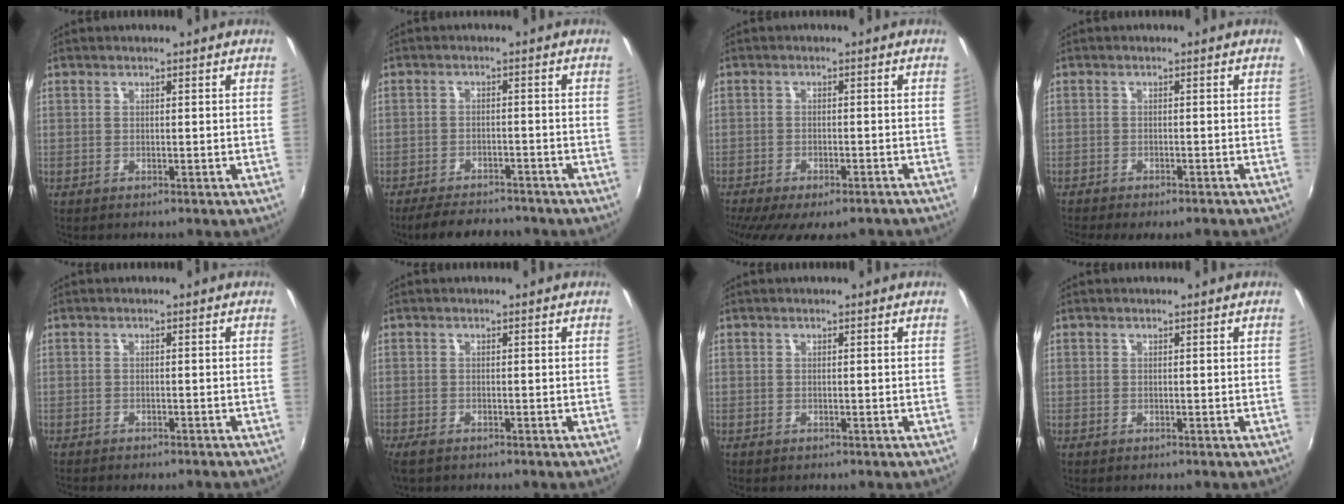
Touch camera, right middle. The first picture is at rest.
{"total": 9.1, "force": [-7.9, 2.6, 3.7], "torque": [-0.090, -0.013, -0.119]}
{"total": 12.5, "force": [-9.6, 3.9, 7.0], "torque": [-0.142, -0.047, -0.140]}
{"total": 5.2, "force": [-4.4, 0.9, 2.7], "torque": [-0.061, -0.026, -0.066]}
{"total": 2.6, "force": [-2.3, 0.4, 1.0], "torque": [-0.028, -0.012, -0.037]}
{"total": 2.1, "force": [-1.7, 0.8, 1.1], "torque": [-0.023, -0.010, -0.030]}
{"total": 0.0}
{"total": 0.0}